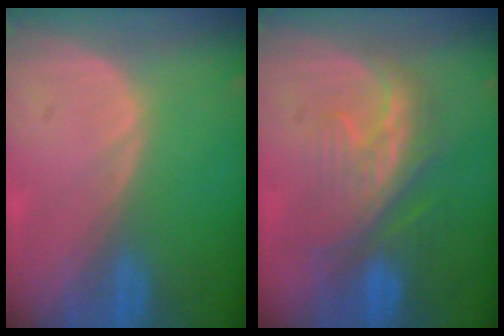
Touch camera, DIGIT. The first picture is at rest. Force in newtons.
{"total": 8.5, "press": 8.2, "slide": 2.3}